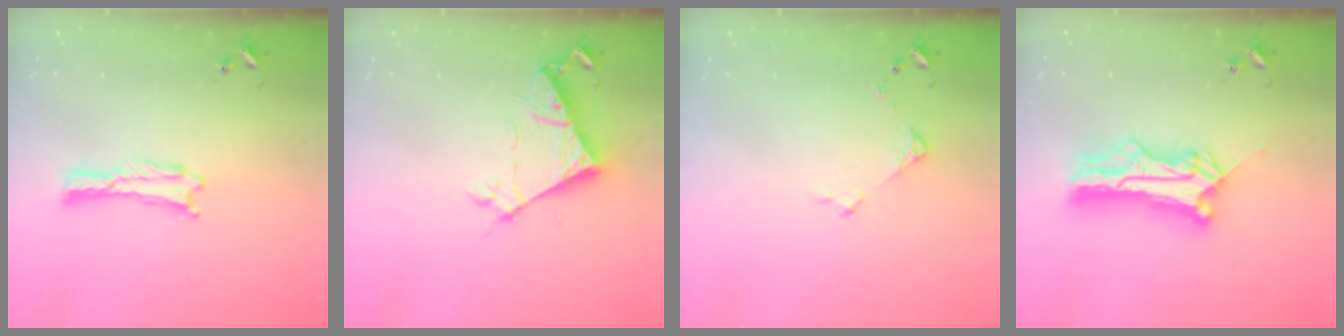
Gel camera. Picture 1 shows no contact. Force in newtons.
{"total": 6.5, "press": 6.5, "slide": 0.5}
{"total": 3.5, "press": 3.5, "slide": 0.4}
{"total": 9.3, "press": 9.3, "slide": 0.7}